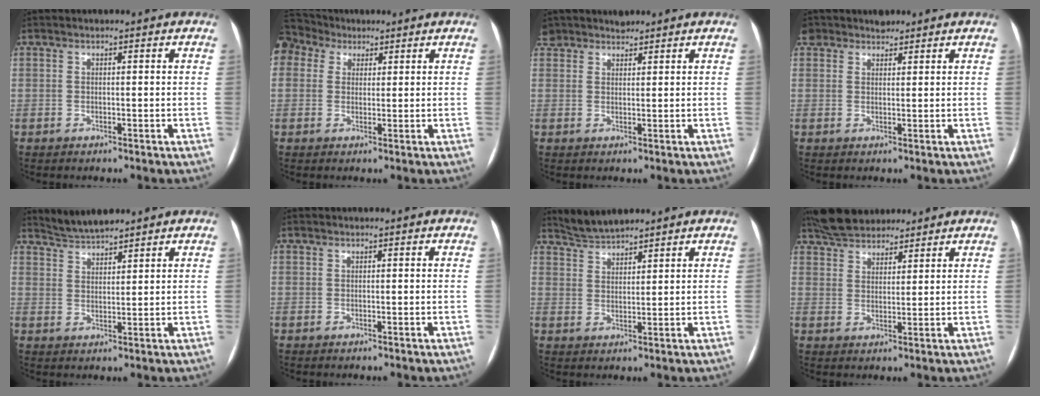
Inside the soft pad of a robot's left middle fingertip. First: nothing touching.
{"total": 4.4, "force": [3.4, 2.8, 0.6], "torque": [-0.025, 0.030, 0.072]}
{"total": 3.4, "force": [3.1, 1.5, -0.3], "torque": [0.005, 0.017, 0.057]}
{"total": 3.3, "force": [2.6, 2.0, 0.0], "torque": [0.001, 0.014, 0.044]}
{"total": 4.8, "force": [4.7, 0.2, 1.0], "torque": [-0.028, 0.015, 0.092]}
{"total": 0.0}
{"total": 4.5, "force": [4.4, 0.2, 0.7], "torque": [-0.023, 0.015, 0.089]}
{"total": 8.7, "force": [7.8, 2.9, 2.5], "torque": [-0.043, 0.029, 0.136]}